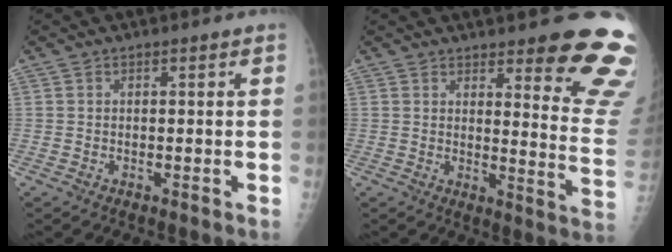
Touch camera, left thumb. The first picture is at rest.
{"total": 15.2, "force": [11.1, 3.1, 9.9], "torque": [-0.080, -0.091, 0.126]}